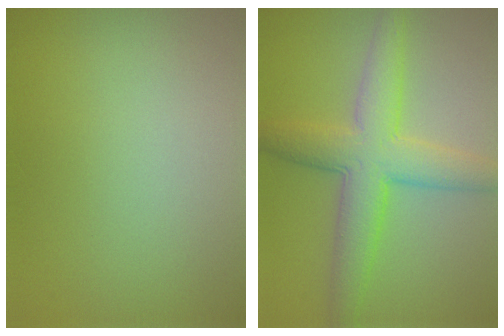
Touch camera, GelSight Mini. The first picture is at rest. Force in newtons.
{"total": 6.5, "press": 6.5, "slide": 0.3}